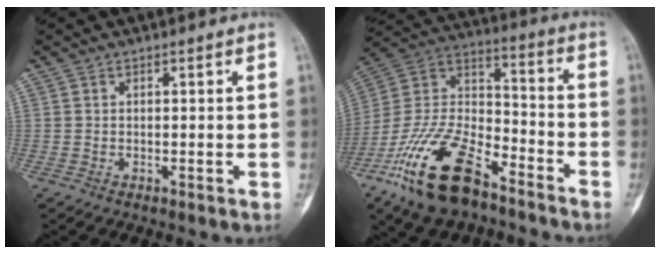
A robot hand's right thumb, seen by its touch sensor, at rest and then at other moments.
{"total": 21.8, "force": [-13.7, 9.6, 14.1], "torque": [-0.281, 0.058, -0.256]}